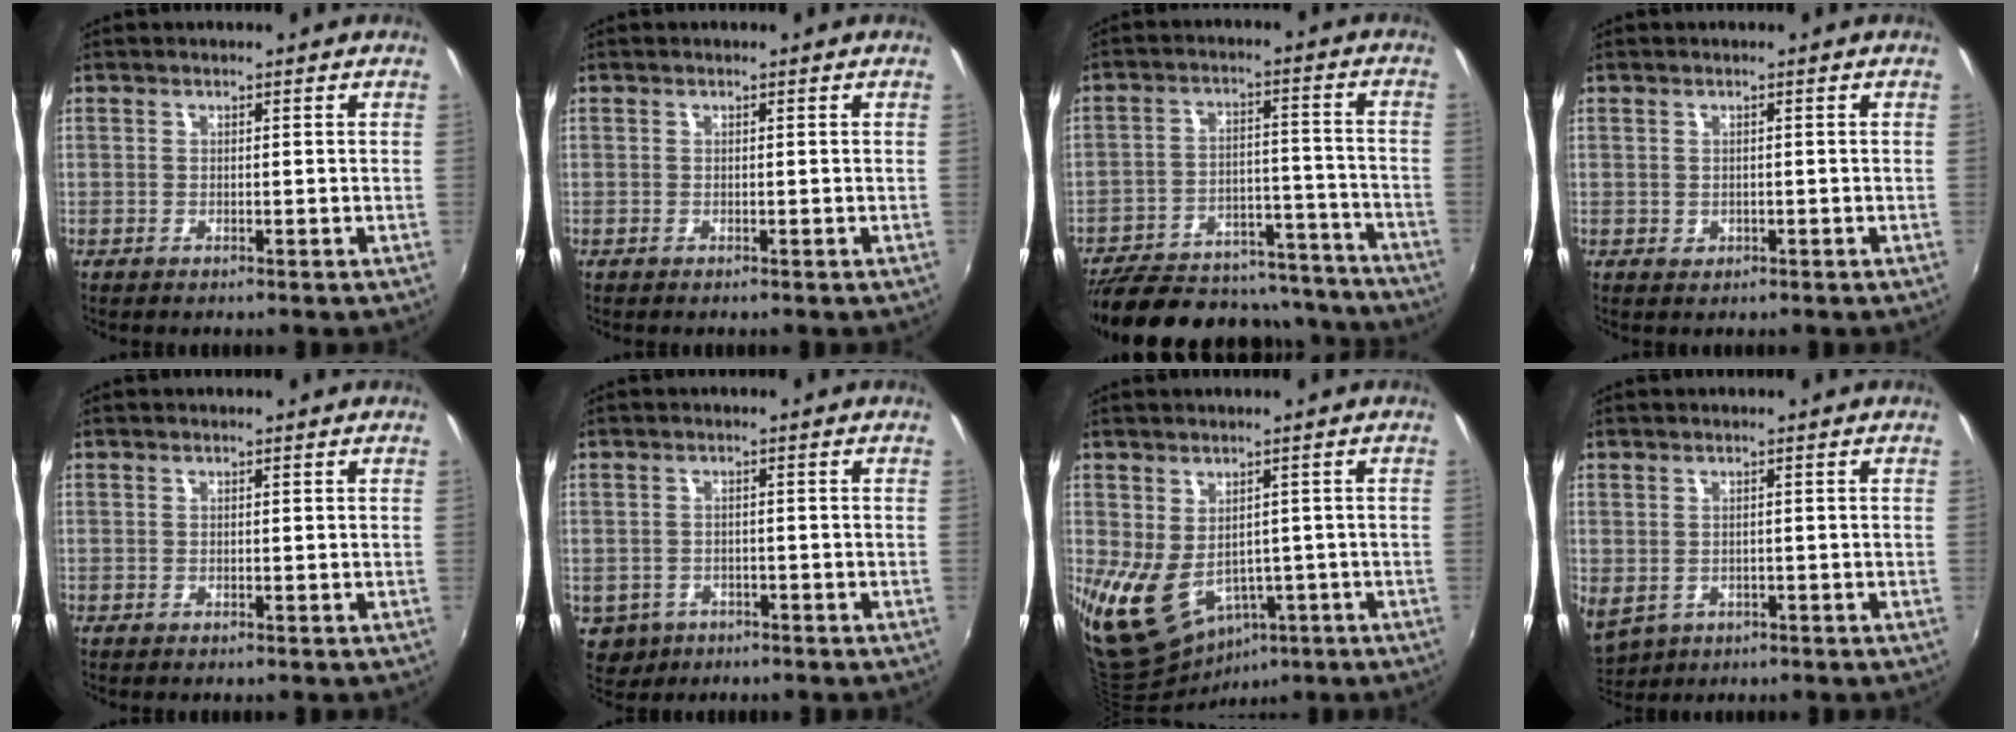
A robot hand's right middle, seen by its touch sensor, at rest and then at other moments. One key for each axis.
{"total": 0.0}
{"total": 26.2, "fx": -22.3, "fy": 9.8, "fz": 9.7, "tx": -0.197, "ty": 0.022, "tz": -0.280}
{"total": 0.8, "fx": 0.1, "fy": 0.8, "fz": 0.2, "tx": 0.000, "ty": 0.000, "tz": 0.003}
{"total": 0.0}
{"total": 5.8, "fx": -2.4, "fy": 4.8, "fz": 2.2, "tx": -0.054, "ty": -0.010, "tz": -0.028}
{"total": 11.9, "fx": -3.2, "fy": 8.8, "fz": 7.4, "tx": -0.165, "ty": -0.032, "tz": -0.026}
{"total": 5.3, "fx": -1.3, "fy": 4.0, "fz": 3.3, "tx": -0.063, "ty": -0.014, "tz": -0.012}